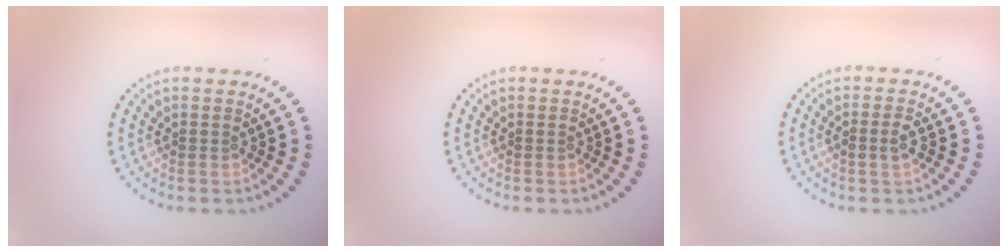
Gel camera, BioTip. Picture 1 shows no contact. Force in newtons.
{"total": 0.0}
{"total": 1.5, "press": 1.5, "slide": 0.3}